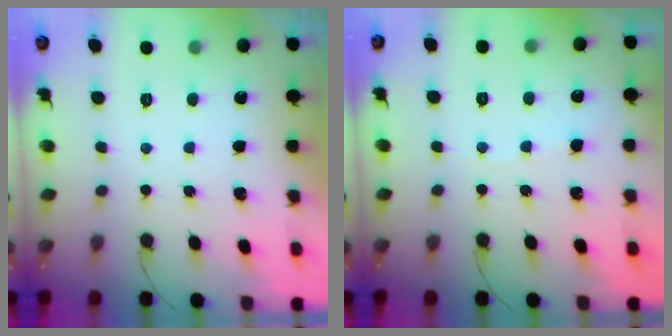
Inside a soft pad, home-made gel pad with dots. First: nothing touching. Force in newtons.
{"total": 3.3, "press": 3.3, "slide": 0.3}